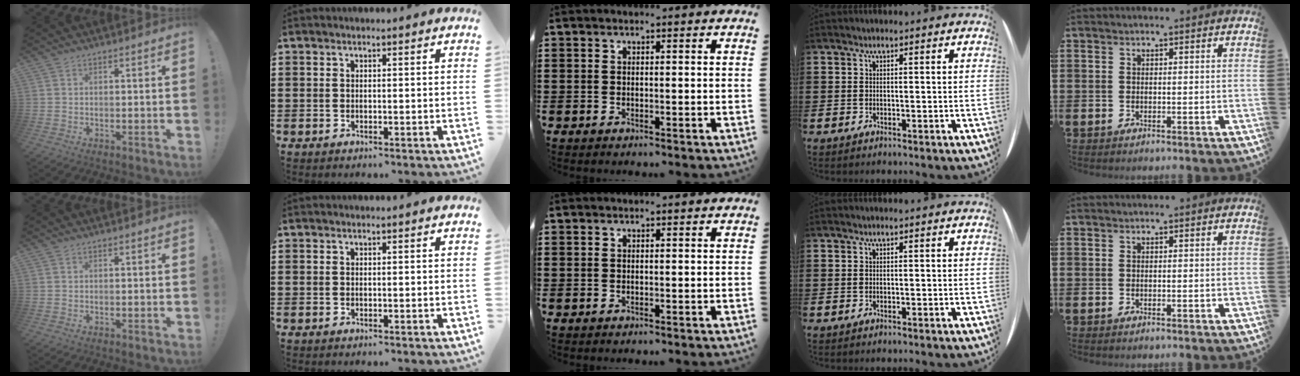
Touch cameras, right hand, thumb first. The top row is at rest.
{}